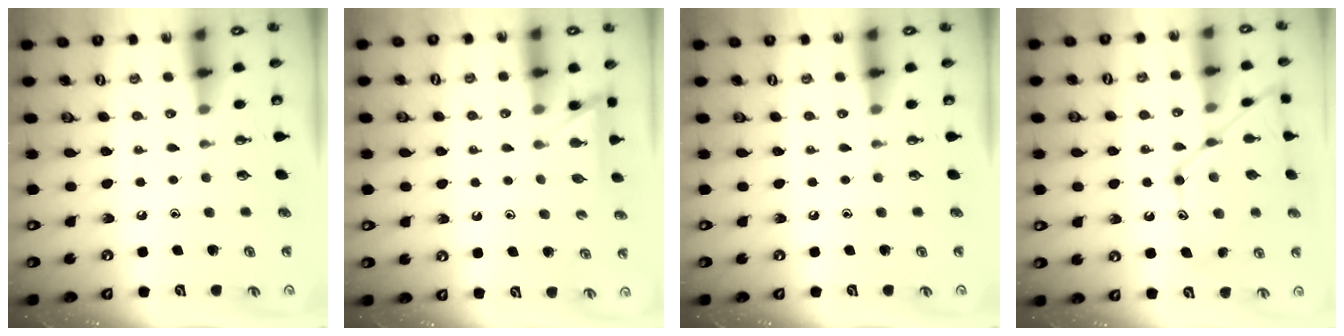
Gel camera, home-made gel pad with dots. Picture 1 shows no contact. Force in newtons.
{"total": 5.6, "press": 5.6, "slide": 0.5}
{"total": 0.0}
{"total": 16.6, "press": 16.5, "slide": 1.4}